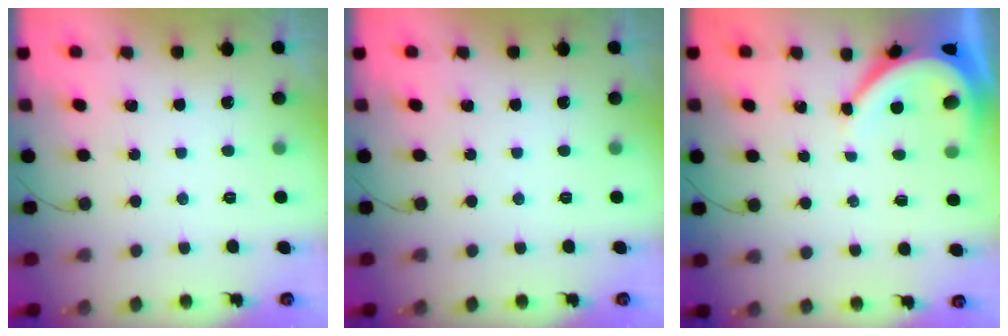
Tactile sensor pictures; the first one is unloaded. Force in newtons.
{"total": 0.0}
{"total": 6.0, "press": 6.0, "slide": 0.7}